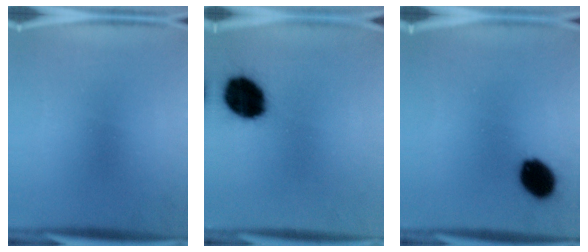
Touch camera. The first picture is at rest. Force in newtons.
{"total": 16.0}
{"total": 9.9}